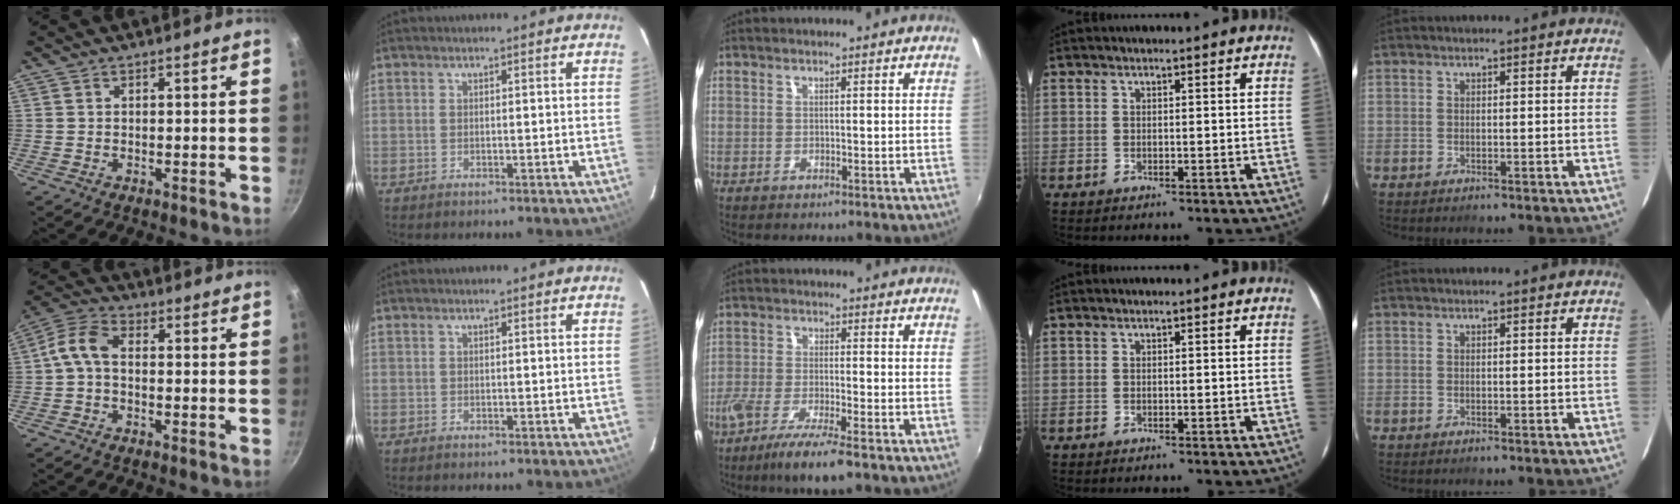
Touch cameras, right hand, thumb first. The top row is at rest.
{"thumb": {"total": 6.0, "force": [-0.7, 3.6, 4.7], "torque": [-0.103, 0.029, -0.028]}, "middle": {"total": 9.3, "force": [-6.5, 1.2, 6.6], "torque": [-0.145, -0.023, -0.121]}}